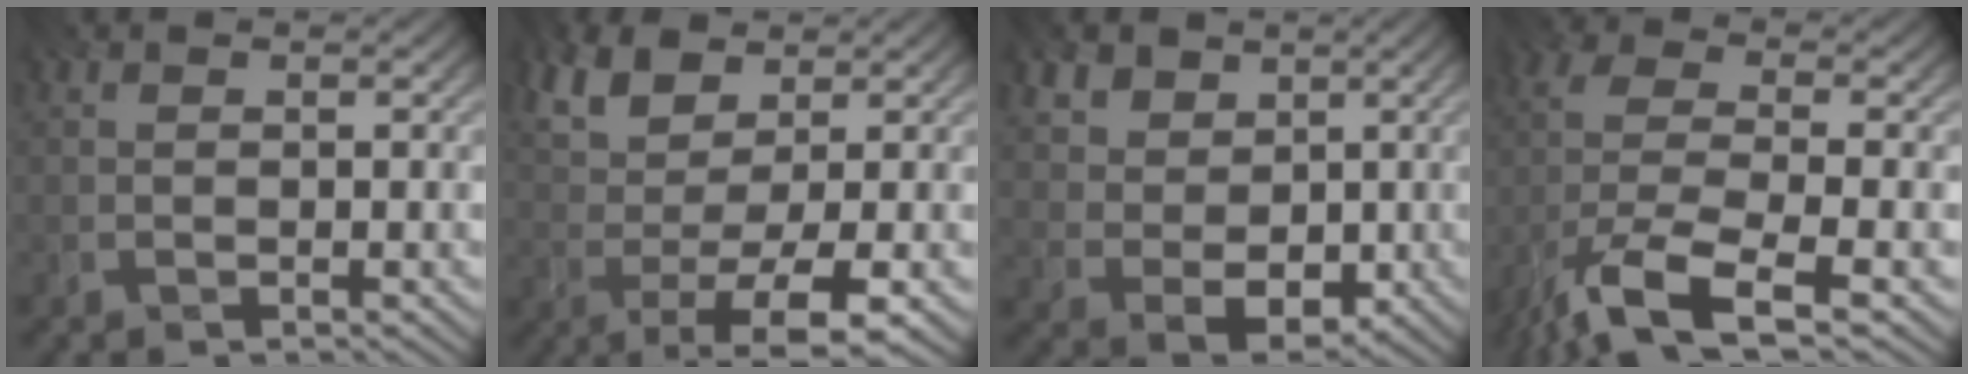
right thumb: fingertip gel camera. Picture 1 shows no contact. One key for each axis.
{"total": 8.7, "fx": 1.9, "fy": 3.6, "fz": 7.7, "tx": -0.158, "ty": 0.000, "tz": 0.027}
{"total": 6.8, "fx": 2.2, "fy": 5.4, "fz": 3.5, "tx": -0.100, "ty": -0.006, "tz": 0.041}
{"total": 10.6, "fx": -6.9, "fy": 2.5, "fz": 7.6, "tx": -0.158, "ty": -0.019, "tz": -0.144}